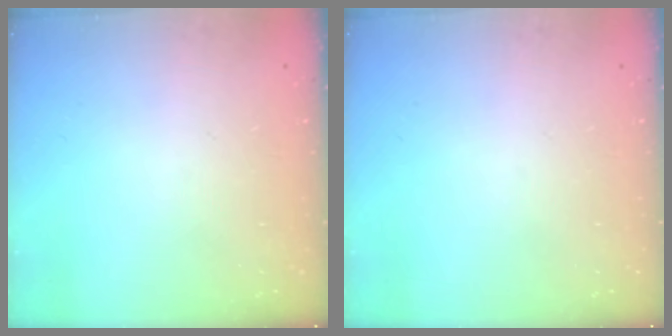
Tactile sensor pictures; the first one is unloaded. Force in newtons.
{"total": 0.0}